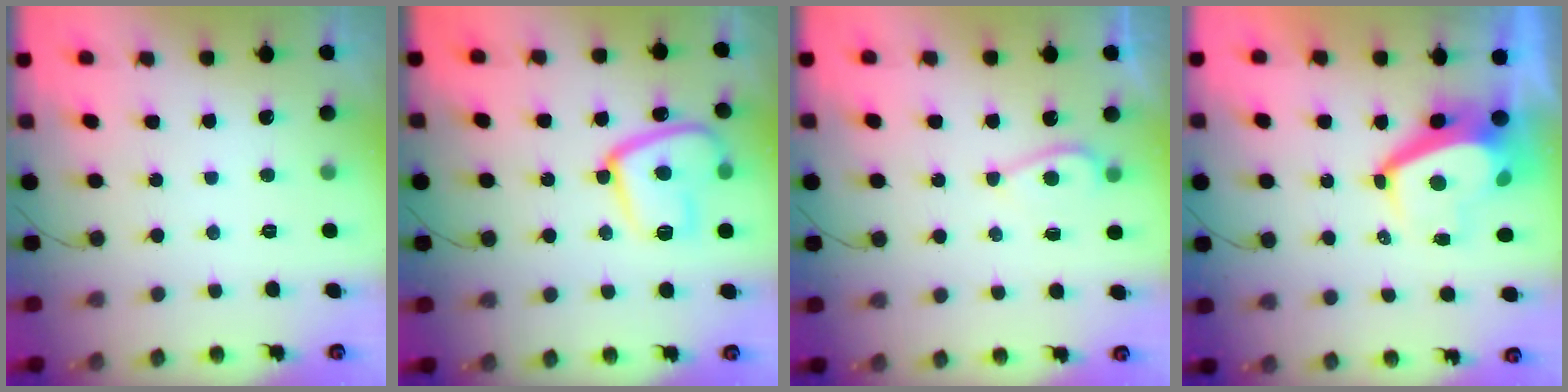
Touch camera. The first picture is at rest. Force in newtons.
{"total": 16.0, "press": 15.9, "slide": 1.4}
{"total": 3.7, "press": 3.2, "slide": 1.7}
{"total": 6.7, "press": 6.6, "slide": 0.9}